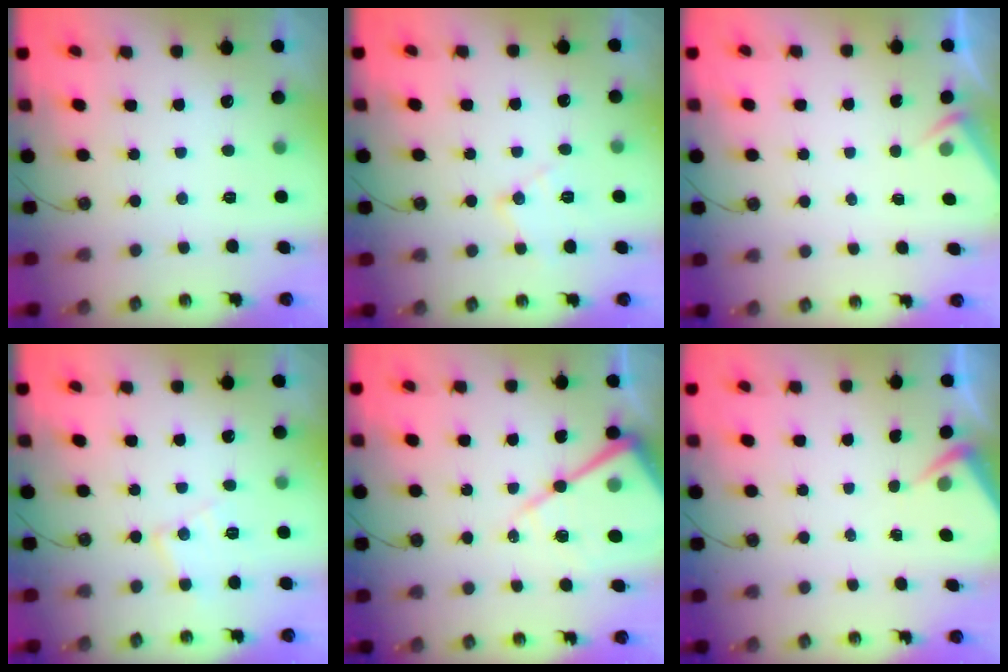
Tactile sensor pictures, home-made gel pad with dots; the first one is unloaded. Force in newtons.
{"total": 10.2, "press": 10.2, "slide": 0.7}
{"total": 3.1, "press": 3.1, "slide": 0.5}
{"total": 10.0, "press": 10.0, "slide": 0.7}
{"total": 15.2, "press": 15.1, "slide": 1.3}
{"total": 3.2, "press": 3.2, "slide": 0.5}